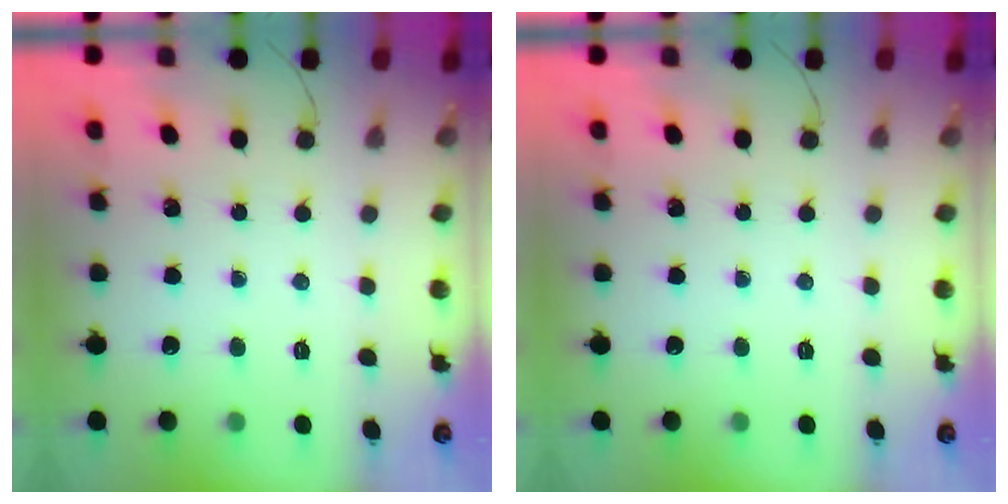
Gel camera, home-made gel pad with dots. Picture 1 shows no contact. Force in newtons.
{"total": 0.0}